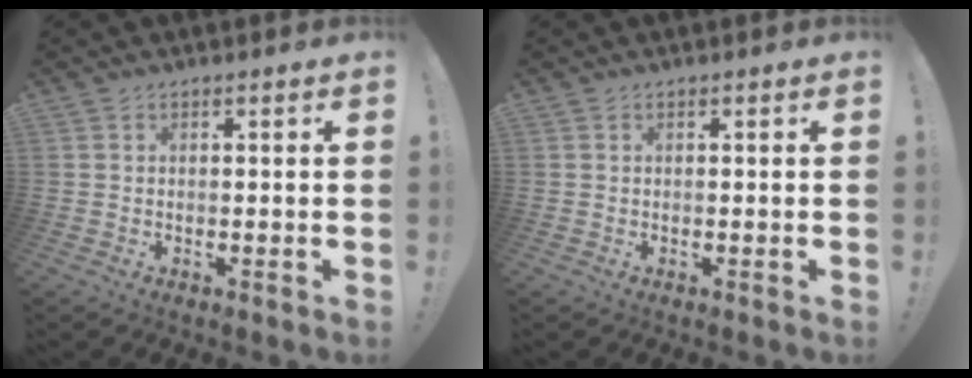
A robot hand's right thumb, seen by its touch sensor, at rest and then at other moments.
{"total": 0.0}